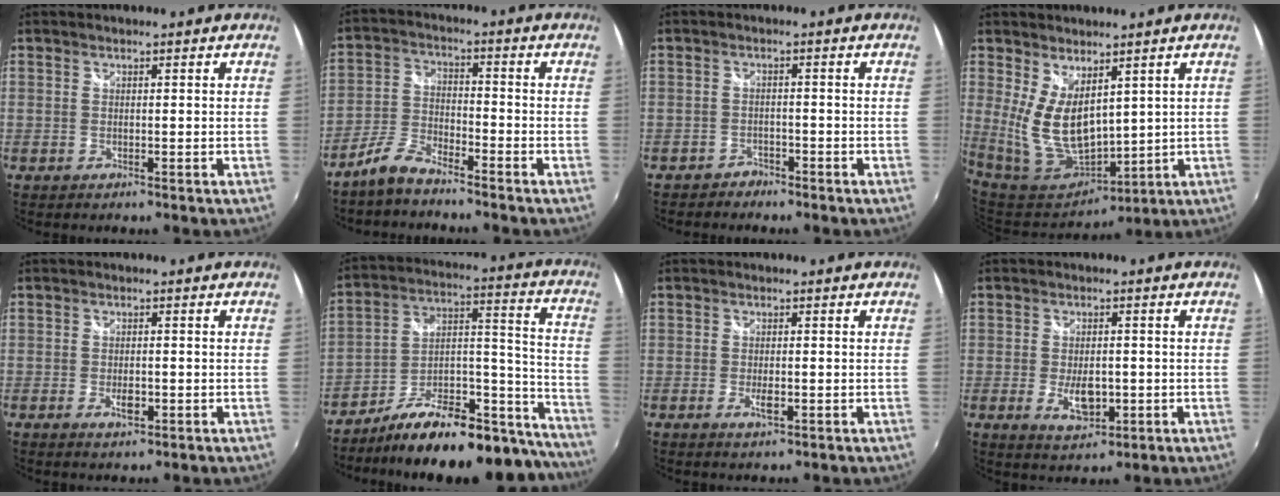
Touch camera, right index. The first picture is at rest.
{"total": 6.3, "force": [-5.3, 1.6, 2.9], "torque": [-0.068, 0.006, -0.109]}
{"total": 2.9, "force": [-2.5, 1.5, 0.0], "torque": [-0.008, 0.003, -0.046]}
{"total": 11.6, "force": [3.4, 6.3, 9.1], "torque": [-0.183, -0.019, 0.088]}
{"total": 2.4, "force": [-0.8, 1.1, 2.0], "torque": [-0.037, -0.002, -0.013]}
{"total": 27.6, "force": [-22.8, 8.4, 13.1], "torque": [-0.153, 0.039, -0.325]}
{"total": 2.2, "force": [-0.7, 0.7, 2.0], "torque": [-0.038, -0.003, -0.010]}
{"total": 5.8, "force": [-1.3, 3.1, 4.7], "torque": [-0.090, -0.008, -0.017]}